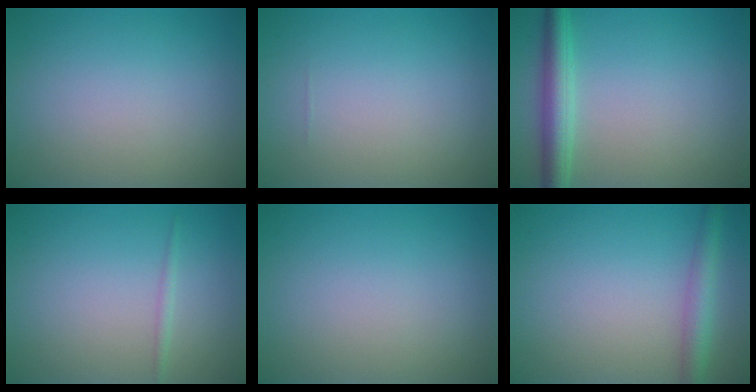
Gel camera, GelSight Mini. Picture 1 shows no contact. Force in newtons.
{"total": 0.0}
{"total": 3.6, "press": 3.6, "slide": 0.1}
{"total": 0.8, "press": 0.8, "slide": 0.0}
{"total": 0.0}
{"total": 2.9, "press": 2.9, "slide": 0.1}